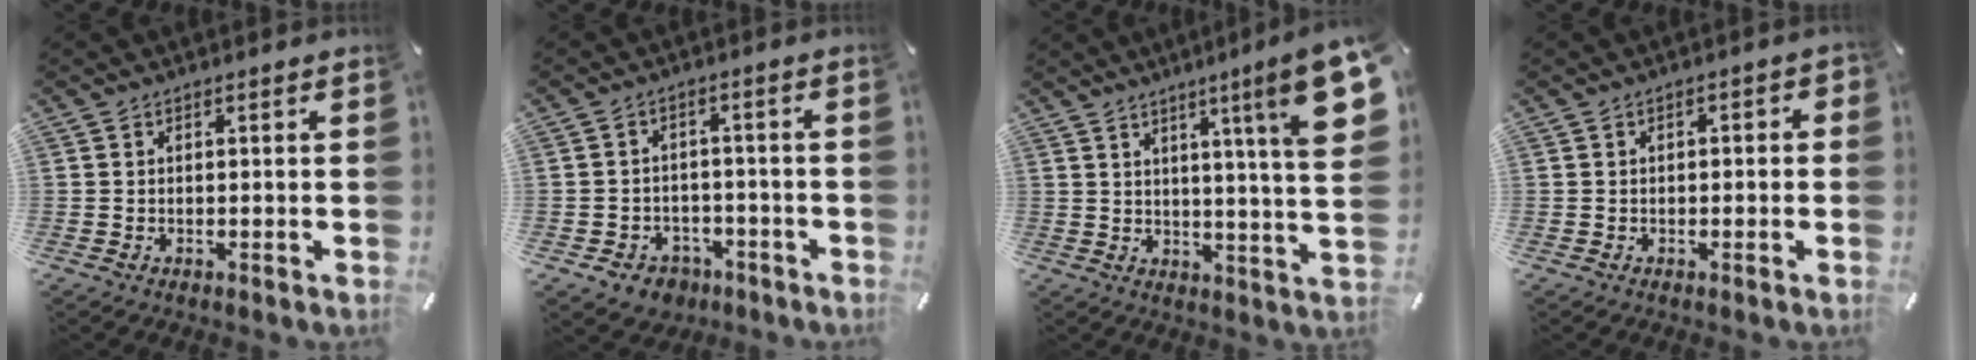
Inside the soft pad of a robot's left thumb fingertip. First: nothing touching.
{"total": 5.8, "force": [-3.2, 4.5, 1.6], "torque": [-0.037, 0.022, -0.057]}
{"total": 15.5, "force": [6.9, 0.7, 13.9], "torque": [-0.206, -0.042, 0.095]}
{"total": 1.7, "force": [-0.6, 1.0, 1.2], "torque": [-0.020, 0.006, -0.013]}